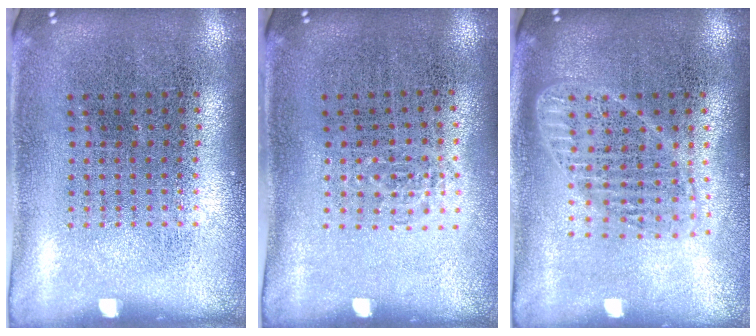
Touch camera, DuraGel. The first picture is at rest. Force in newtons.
{"total": 0.6, "press": 0.5, "slide": 0.3}
{"total": 1.8, "press": 1.5, "slide": 0.9}